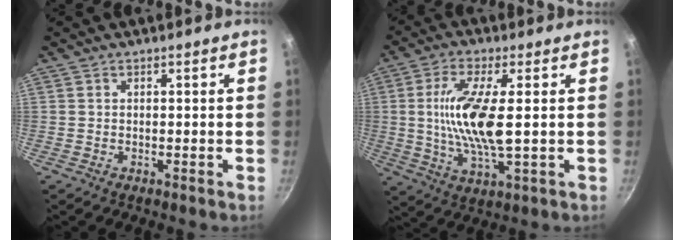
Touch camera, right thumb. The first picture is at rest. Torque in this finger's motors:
{"motor_torque": [0.56, 3.34, 1.50, 0.02, 0.37]}